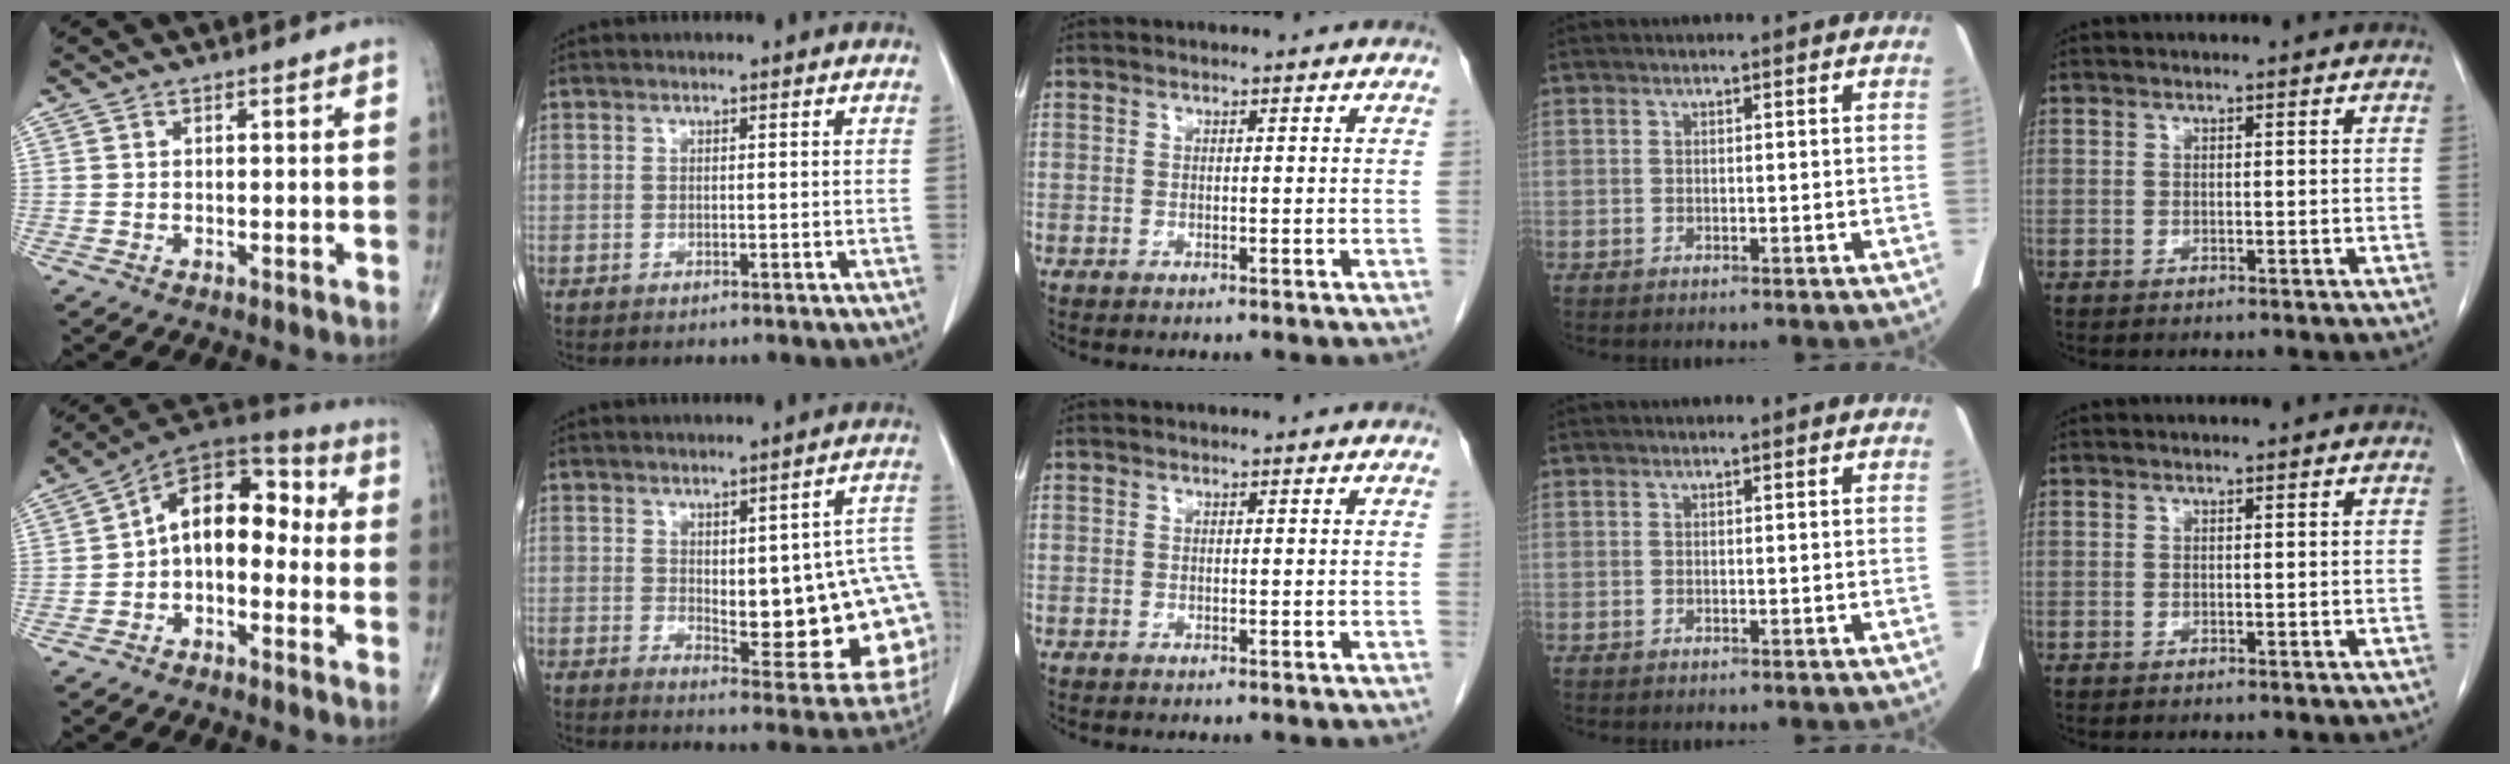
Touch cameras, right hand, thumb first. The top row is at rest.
{"thumb": {"total": 12.9, "force": [-1.1, 8.1, 9.9], "torque": [-0.115, 0.057, -0.036]}, "index": {"total": 18.9, "force": [-0.8, 5.8, 17.9], "torque": [-0.157, 0.018, 0.013]}}